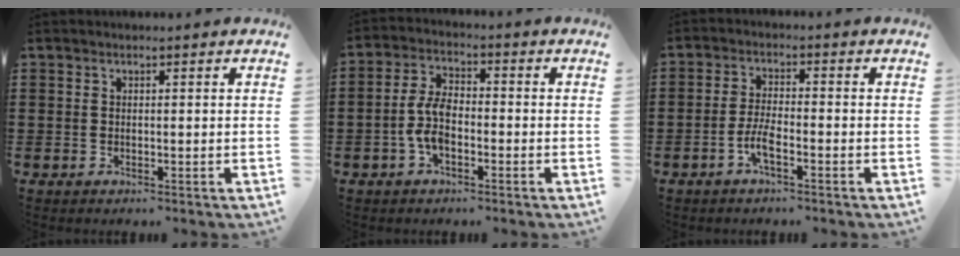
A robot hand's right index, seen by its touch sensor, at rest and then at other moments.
{"total": 6.1, "force": [-1.7, 3.0, 5.0], "torque": [-0.125, -0.005, -0.039]}
{"total": 4.1, "force": [-1.9, 0.8, 3.6], "torque": [-0.089, -0.009, -0.042]}